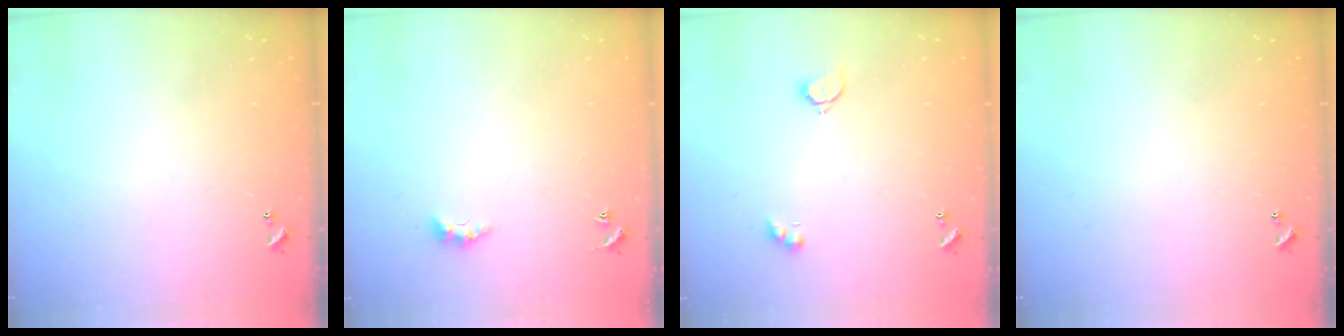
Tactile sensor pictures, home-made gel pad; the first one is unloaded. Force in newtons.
{"total": 2.4, "press": 2.4, "slide": 0.6}
{"total": 2.6, "press": 2.6, "slide": 0.5}
{"total": 0.0}